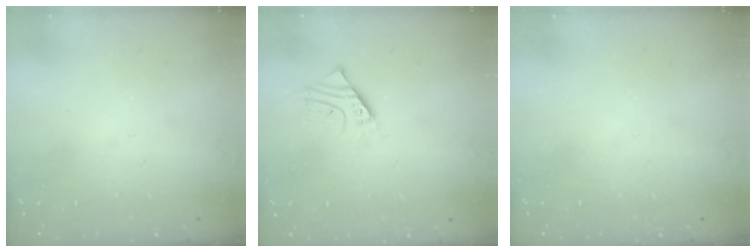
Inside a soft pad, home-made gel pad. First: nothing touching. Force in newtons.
{"total": 2.3, "press": 2.3, "slide": 0.2}
{"total": 0.0}